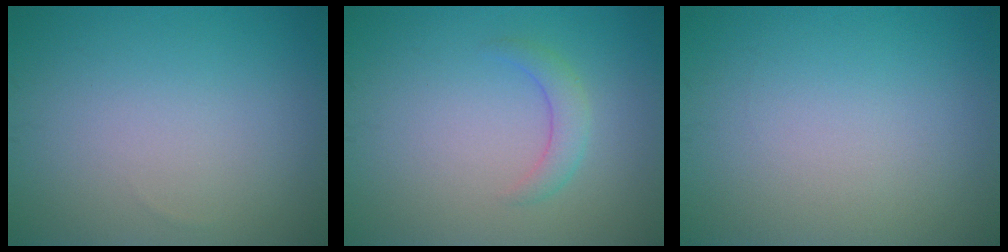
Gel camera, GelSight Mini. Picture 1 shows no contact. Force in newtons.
{"total": 1.9, "press": 1.9, "slide": 0.2}
{"total": 0.0}